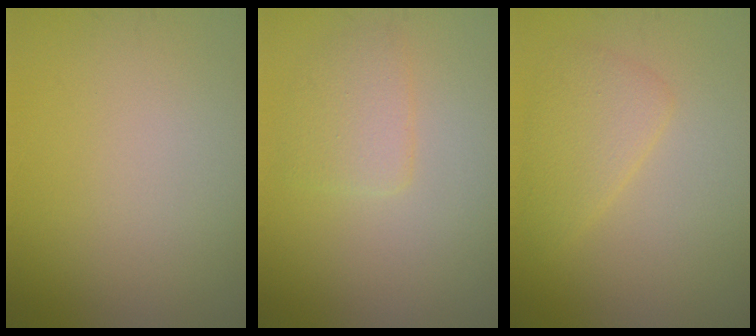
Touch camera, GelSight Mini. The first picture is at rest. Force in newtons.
{"total": 2.4, "press": 2.4, "slide": 0.2}
{"total": 2.8, "press": 2.8, "slide": 0.2}